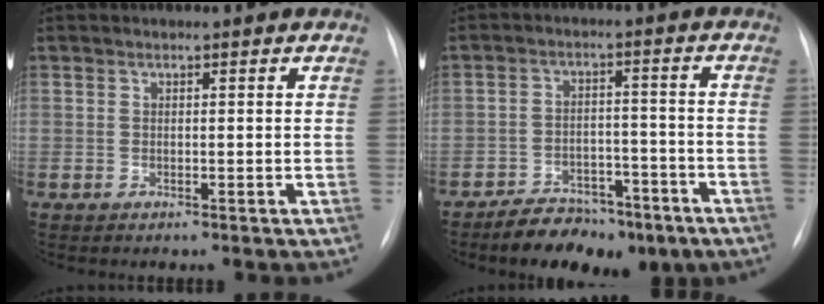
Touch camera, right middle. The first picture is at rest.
{"total": 10.0, "force": [-7.2, 4.9, 5.0], "torque": [-0.072, 0.015, -0.107]}